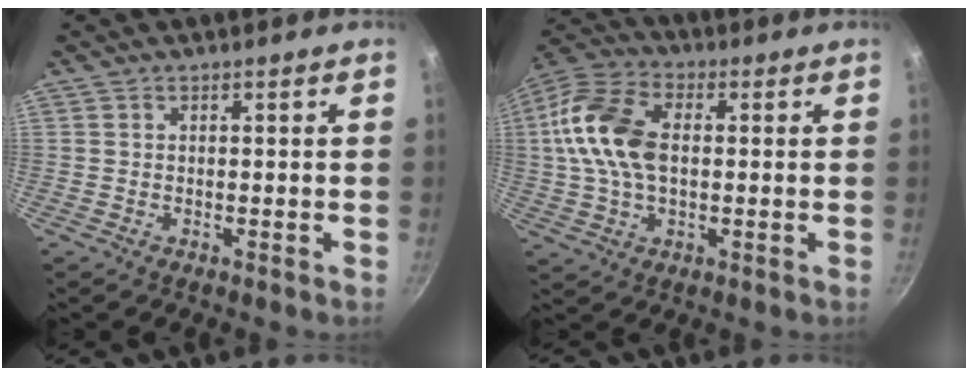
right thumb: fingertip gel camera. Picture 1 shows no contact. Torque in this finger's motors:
{"motor_torque": [0.49, 0.58, 1.65, 0.29, 0.55]}